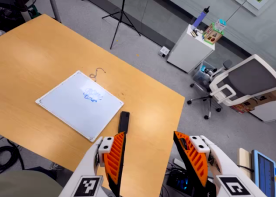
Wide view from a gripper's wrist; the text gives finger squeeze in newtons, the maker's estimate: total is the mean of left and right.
{"total": 0.0}